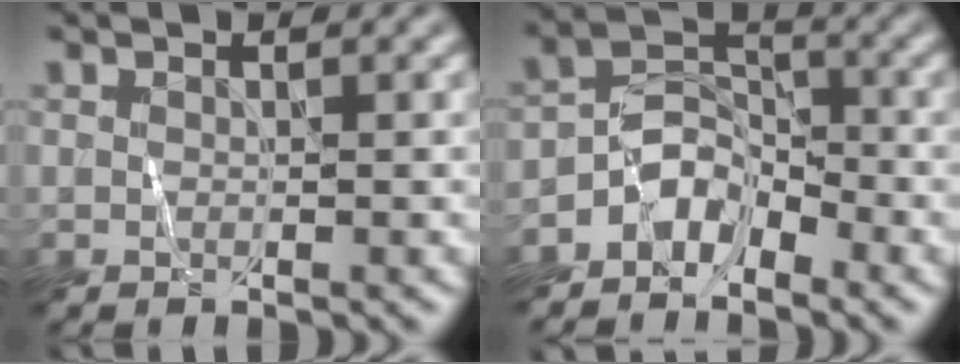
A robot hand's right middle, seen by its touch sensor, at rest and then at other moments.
{"total": 3.4, "force": [-2.8, 1.6, 1.0], "torque": [-0.014, 0.011, -0.058]}